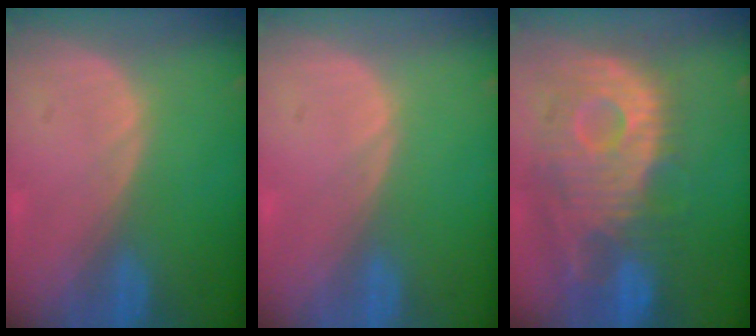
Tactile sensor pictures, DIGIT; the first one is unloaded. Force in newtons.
{"total": 0.0}
{"total": 12.3, "press": 10.9, "slide": 5.8}